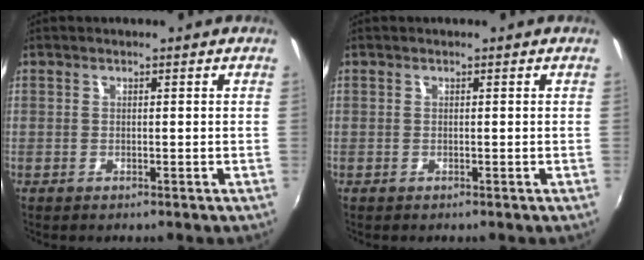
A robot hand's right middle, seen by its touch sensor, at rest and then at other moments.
{"total": 0.0}